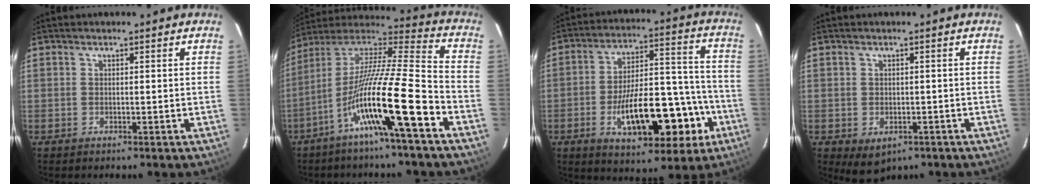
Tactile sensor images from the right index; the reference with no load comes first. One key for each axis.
{"total": 18.0, "fx": -8.1, "fy": -0.4, "fz": 16.1, "tx": -0.303, "ty": -0.012, "tz": -0.150}
{"total": 17.8, "fx": -6.4, "fy": 6.6, "fz": 15.3, "tx": -0.239, "ty": 0.027, "tz": -0.085}
{"total": 3.8, "fx": -1.9, "fy": 2.7, "fz": 1.9, "tx": -0.030, "ty": -0.004, "tz": -0.013}